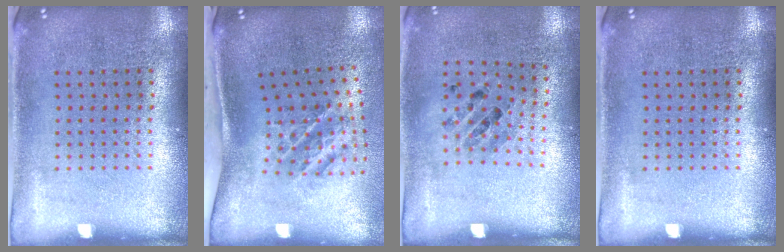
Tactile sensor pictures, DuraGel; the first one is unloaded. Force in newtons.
{"total": 1.8, "press": 1.2, "slide": 1.3}
{"total": 0.9, "press": 0.7, "slide": 0.5}
{"total": 0.0}